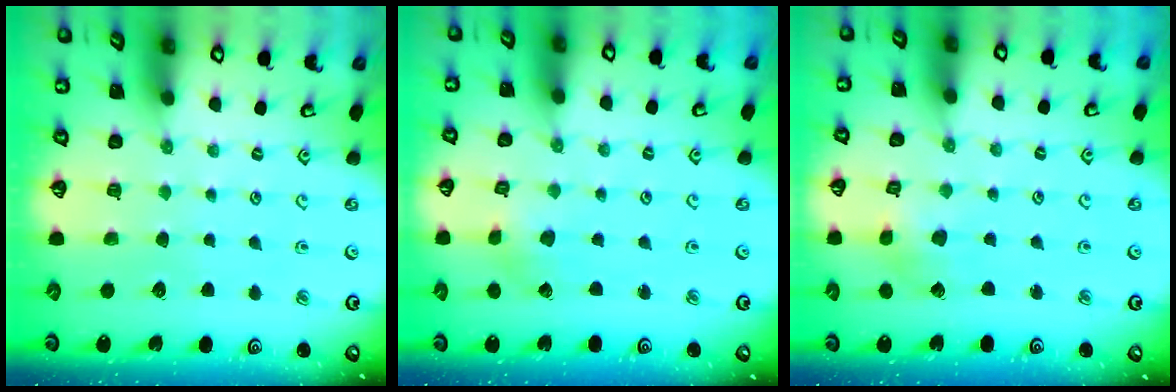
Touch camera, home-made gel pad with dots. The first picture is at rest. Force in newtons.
{"total": 1.4, "press": 1.3, "slide": 0.3}
{"total": 3.6, "press": 3.6, "slide": 0.6}